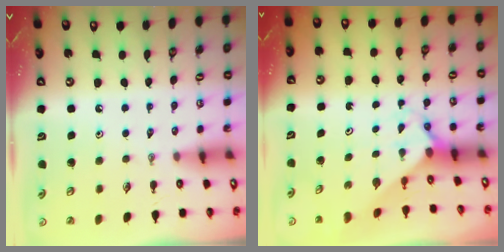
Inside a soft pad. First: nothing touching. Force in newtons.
{"total": 1.6, "press": 1.6, "slide": 0.1}